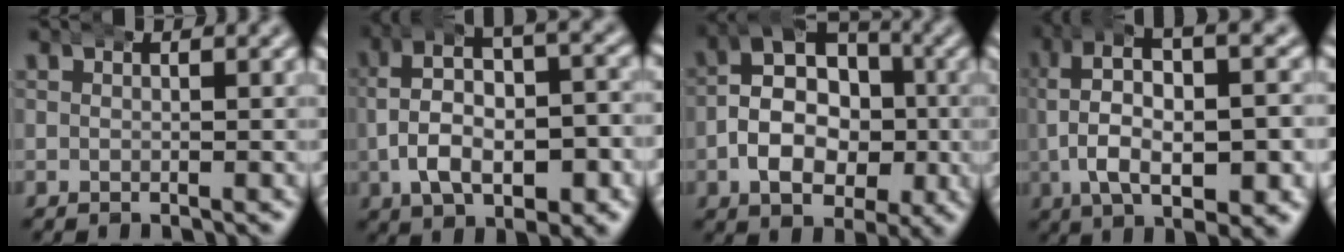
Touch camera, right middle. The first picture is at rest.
{"total": 7.5, "force": [0.2, 4.5, 6.1], "torque": [-0.095, -0.007, 0.005]}
{"total": 8.9, "force": [-0.7, 6.9, 5.6], "torque": [-0.086, -0.020, -0.016]}
{"total": 8.5, "force": [0.9, 4.0, 7.5], "torque": [-0.129, -0.007, 0.019]}